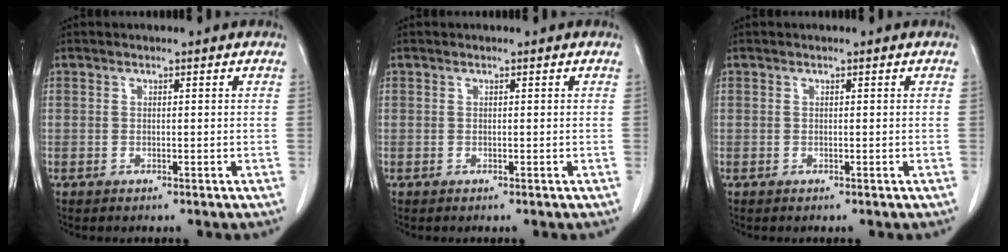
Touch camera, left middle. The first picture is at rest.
{"total": 0.0}
{"total": 0.0}